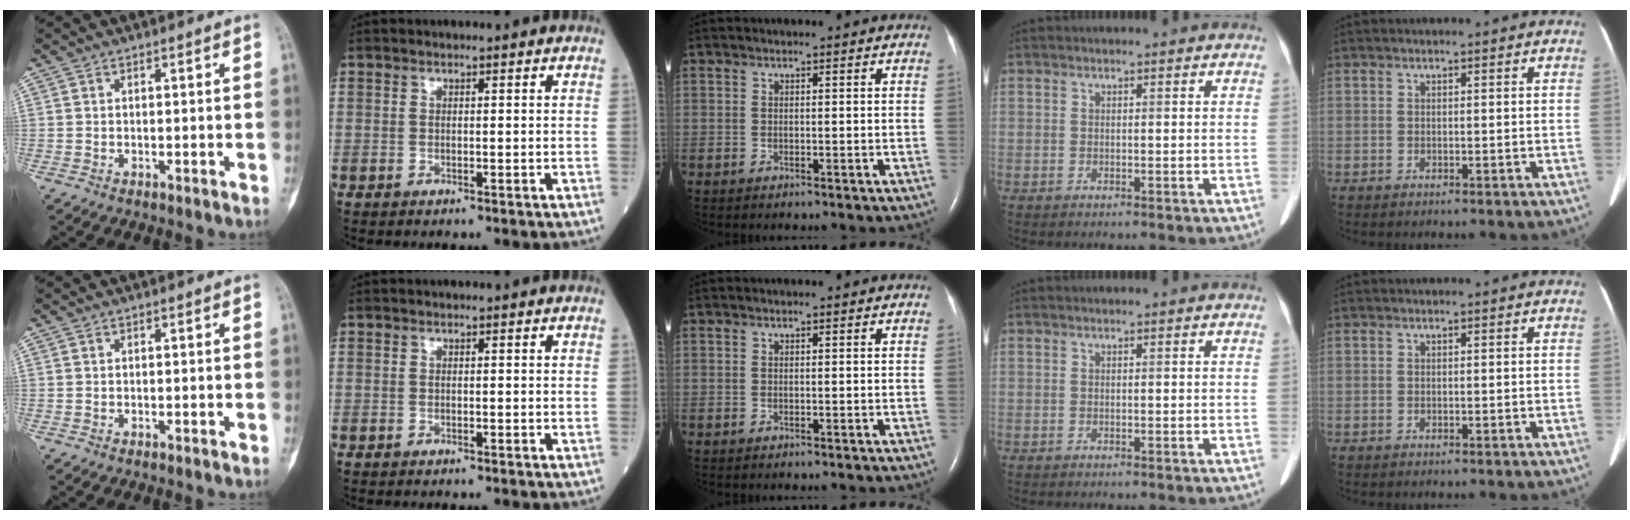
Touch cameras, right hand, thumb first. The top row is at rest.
{}